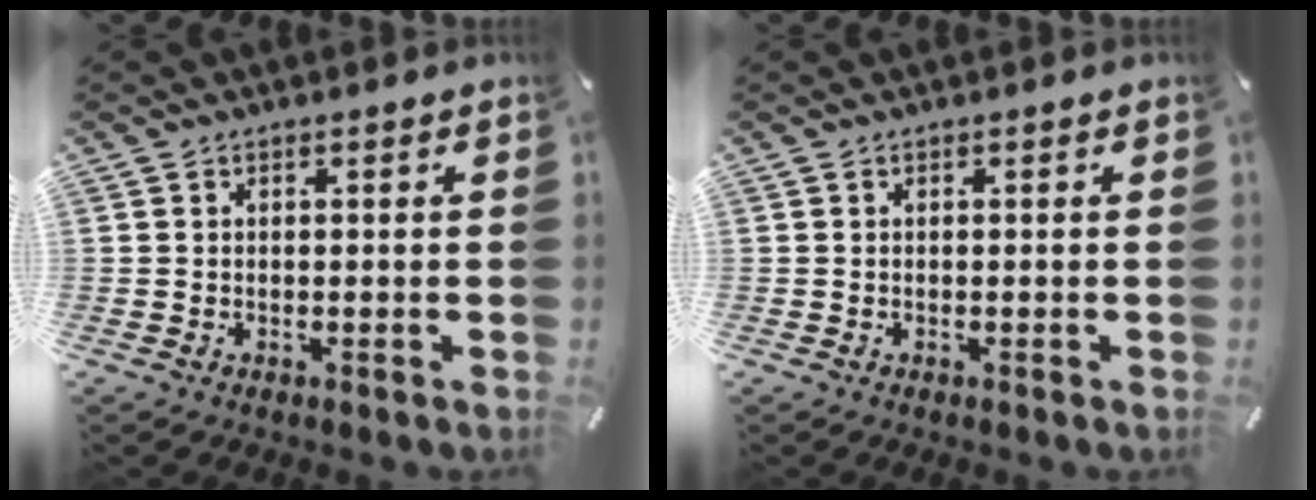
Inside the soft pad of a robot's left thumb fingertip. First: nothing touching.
{"total": 0.0}